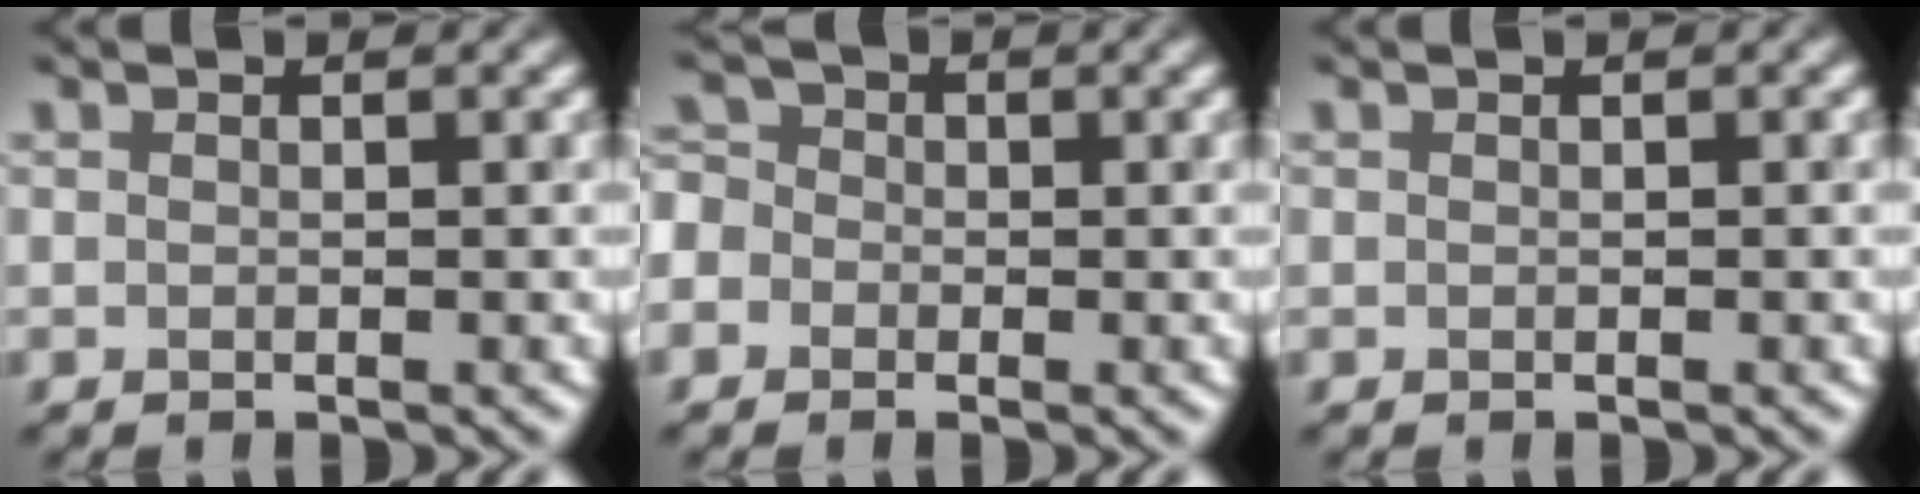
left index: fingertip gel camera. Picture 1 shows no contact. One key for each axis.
{"total": 3.1, "fx": -1.3, "fy": 2.7, "fz": 0.6, "tx": 0.003, "ty": 0.019, "tz": -0.047}
{"total": 0.0}